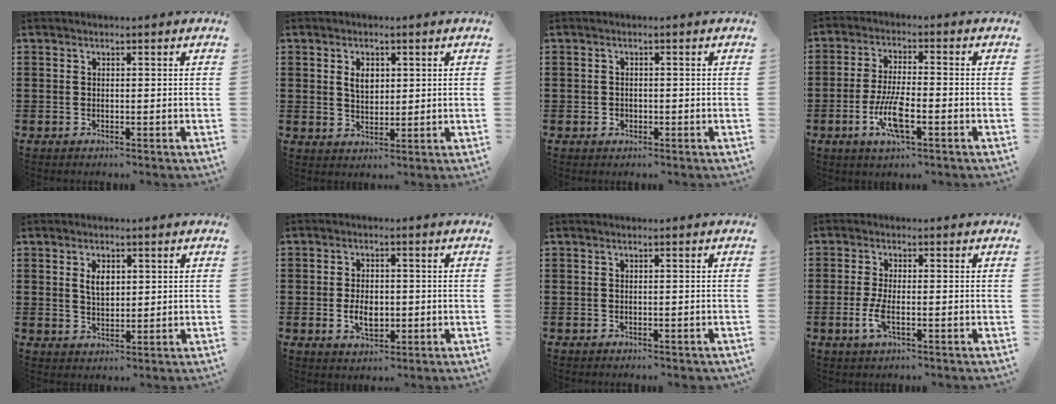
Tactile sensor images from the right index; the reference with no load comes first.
{"total": 3.4, "force": [1.0, 2.2, 2.4], "torque": [-0.046, 0.006, 0.015]}
{"total": 0.9, "force": [-0.3, 0.7, 0.3], "torque": [-0.008, 0.001, -0.007]}
{"total": 7.3, "force": [-2.8, 2.0, 6.4], "torque": [-0.143, -0.014, -0.055]}
{"total": 3.4, "force": [1.1, 1.9, 2.6], "torque": [-0.049, 0.004, 0.017]}
{"total": 4.4, "force": [-0.7, 2.7, 3.3], "torque": [-0.054, 0.004, -0.013]}
{"total": 0.0}
{"total": 3.7, "force": [-1.4, 0.8, 3.4], "torque": [-0.085, -0.011, -0.032]}